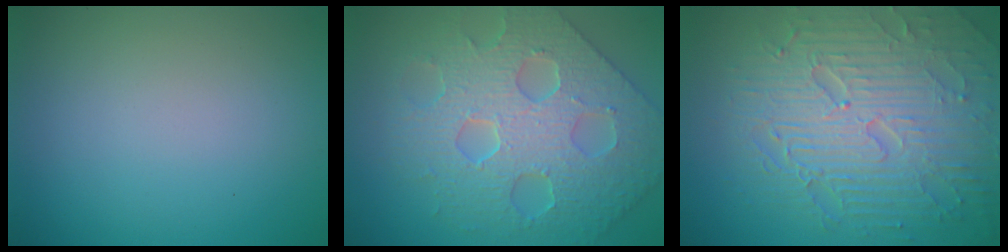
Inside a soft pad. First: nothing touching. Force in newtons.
{"total": 6.9, "press": 6.1, "slide": 3.3}
{"total": 9.0, "press": 6.4, "slide": 6.4}